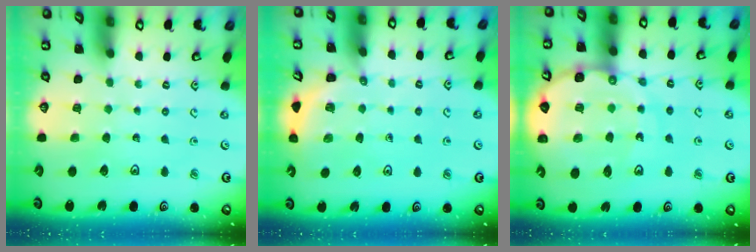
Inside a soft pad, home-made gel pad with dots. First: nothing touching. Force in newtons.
{"total": 2.7, "press": 2.7, "slide": 0.2}
{"total": 14.5, "press": 14.3, "slide": 2.4}